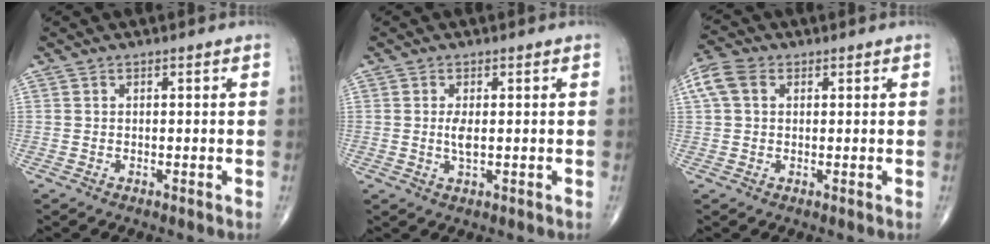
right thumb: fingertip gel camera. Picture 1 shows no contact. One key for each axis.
{"total": 2.5, "fx": 0.2, "fy": 0.8, "fz": 2.4, "tx": -0.052, "ty": -0.006, "tz": 0.004}
{"total": 5.9, "fx": 1.7, "fy": 4.2, "fz": 3.8, "tx": -0.090, "ty": 0.021, "tz": 0.030}